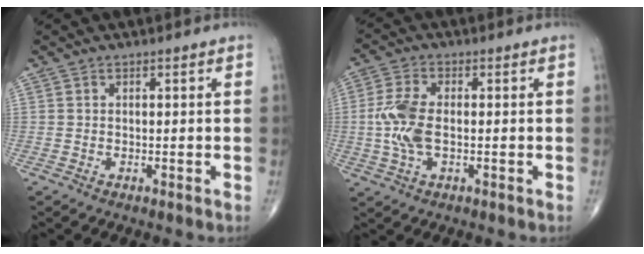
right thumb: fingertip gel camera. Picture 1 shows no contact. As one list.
[{"total": 7.8, "force": [-0.5, 3.9, 6.8], "torque": [-0.160, 0.007, -0.011]}]